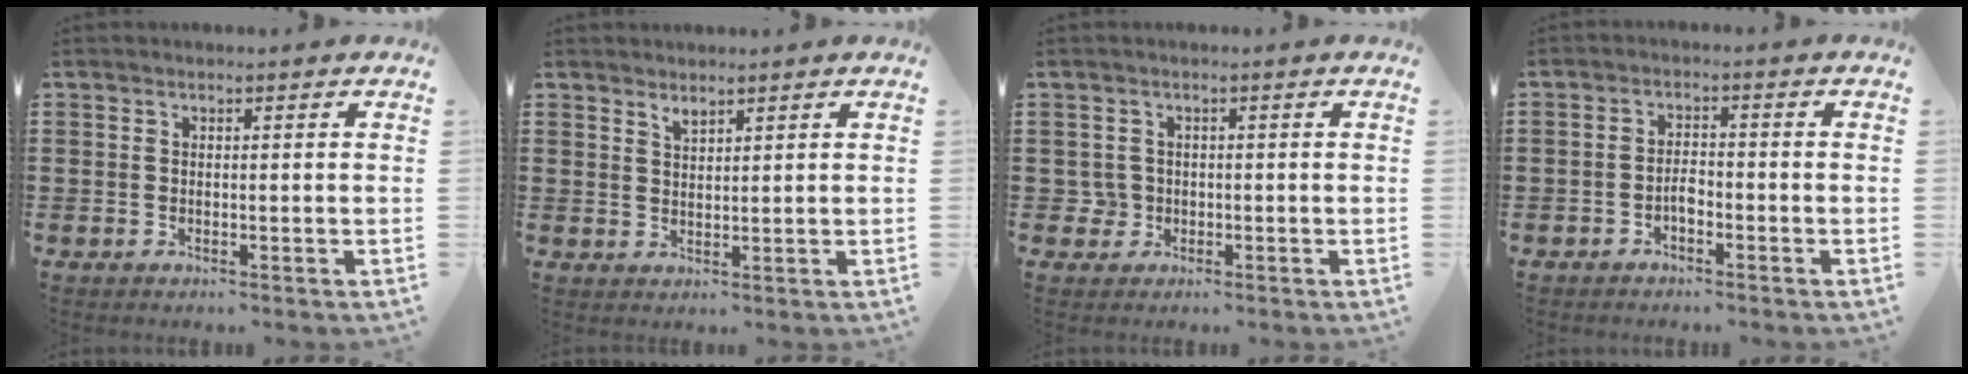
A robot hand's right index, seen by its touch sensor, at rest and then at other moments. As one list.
[{"total": 1.6, "force": [1.5, 0.4, 0.3], "torque": [-0.009, 0.001, 0.028]}, {"total": 2.1, "force": [-0.5, 2.0, 0.5], "torque": [-0.018, 0.004, -0.013]}, {"total": 2.3, "force": [-1.2, 1.0, 1.7], "torque": [-0.035, 0.004, -0.024]}]